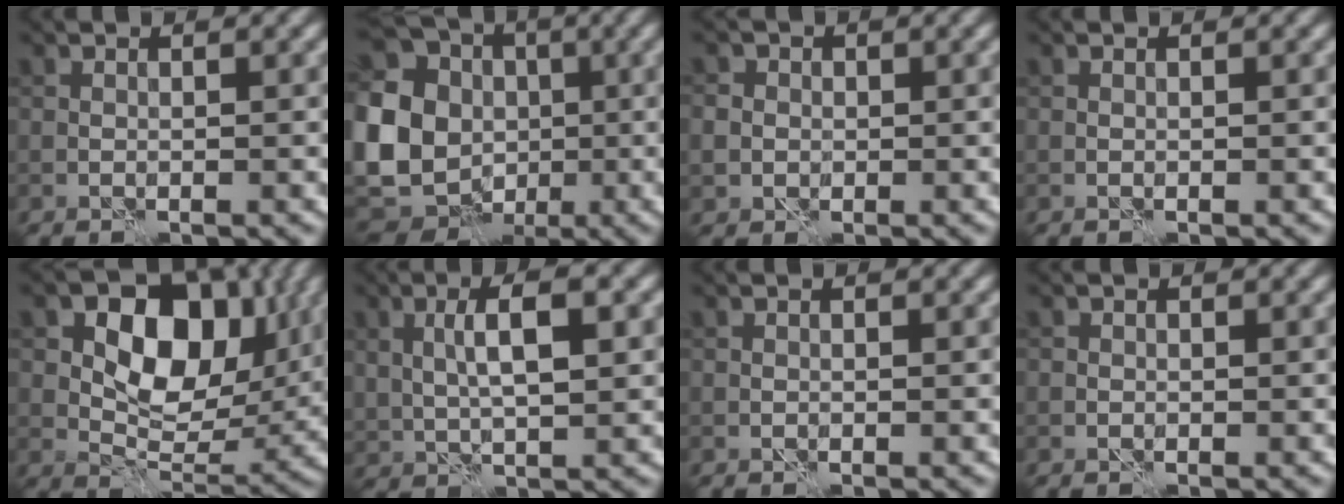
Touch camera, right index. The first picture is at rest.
{"total": 14.7, "force": [-1.8, 12.7, 7.2], "torque": [-0.185, -0.005, -0.050]}
{"total": 4.3, "force": [0.3, 4.0, 1.6], "torque": [-0.019, 0.016, -0.019]}
{"total": 0.0}
{"total": 9.8, "force": [2.7, 6.6, 6.8], "torque": [-0.102, -0.005, 0.038]}
{"total": 4.9, "force": [1.1, 1.8, 4.4], "torque": [-0.084, 0.005, 0.021]}
{"total": 0.0}
{"total": 0.5, "force": [-0.2, 0.5, 0.1], "torque": [0.002, -0.002, -0.006]}